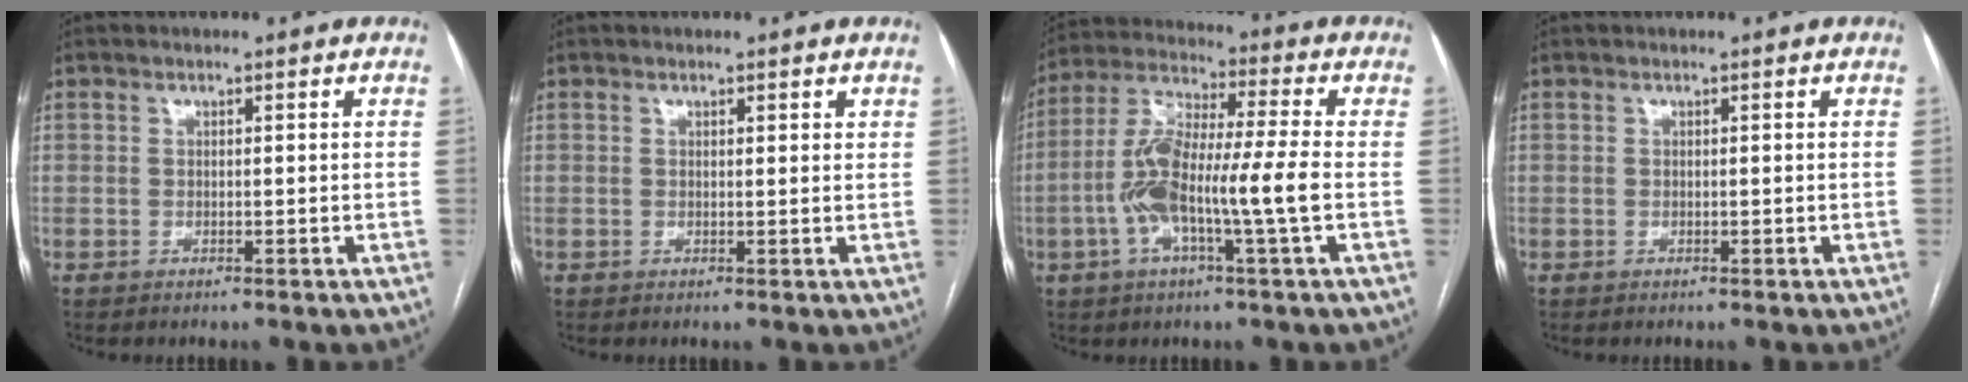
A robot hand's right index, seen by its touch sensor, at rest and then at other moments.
{"total": 1.0, "force": [0.7, 0.3, 0.6], "torque": [-0.012, 0.000, 0.009]}
{"total": 13.0, "force": [-2.7, 0.8, 12.6], "torque": [-0.259, 0.010, -0.059]}
{"total": 0.0}